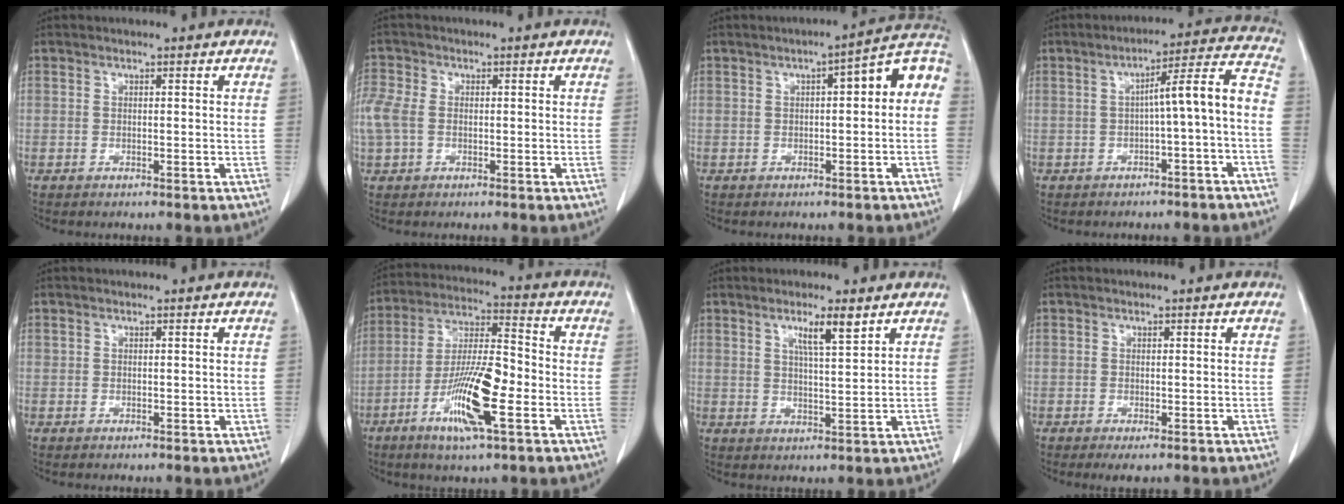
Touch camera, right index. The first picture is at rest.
{"total": 5.9, "force": [-0.3, 4.2, 4.1], "torque": [-0.132, 0.019, -0.005]}
{"total": 7.5, "force": [0.9, 1.9, 7.3], "torque": [-0.095, 0.038, 0.005]}
{"total": 8.5, "force": [-2.0, 0.1, 8.2], "torque": [-0.109, 0.031, -0.028]}
{"total": 0.0}
{"total": 13.7, "force": [-5.0, 1.9, 12.6], "torque": [-0.242, -0.009, -0.091]}
{"total": 4.9, "force": [2.9, 0.1, 3.9], "torque": [-0.068, -0.002, 0.050]}
{"total": 1.3, "force": [-0.6, 0.7, 1.0], "torque": [-0.013, -0.002, -0.005]}